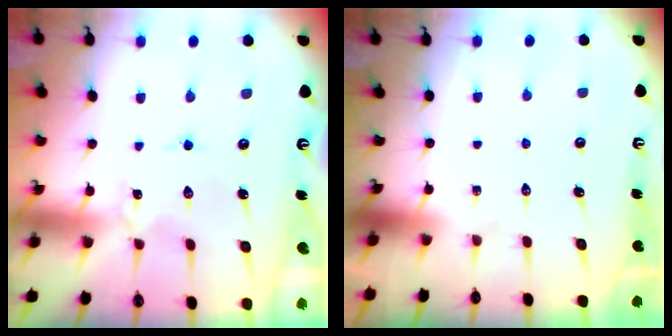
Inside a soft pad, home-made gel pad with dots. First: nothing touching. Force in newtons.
{"total": 0.0}